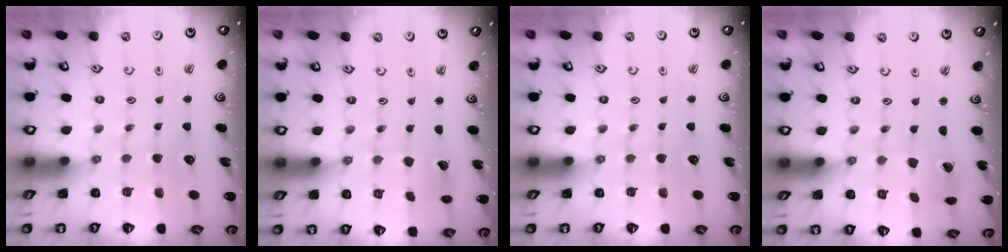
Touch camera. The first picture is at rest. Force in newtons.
{"total": 2.8, "press": 2.8, "slide": 0.4}
{"total": 0.0}
{"total": 1.4, "press": 1.4, "slide": 0.3}